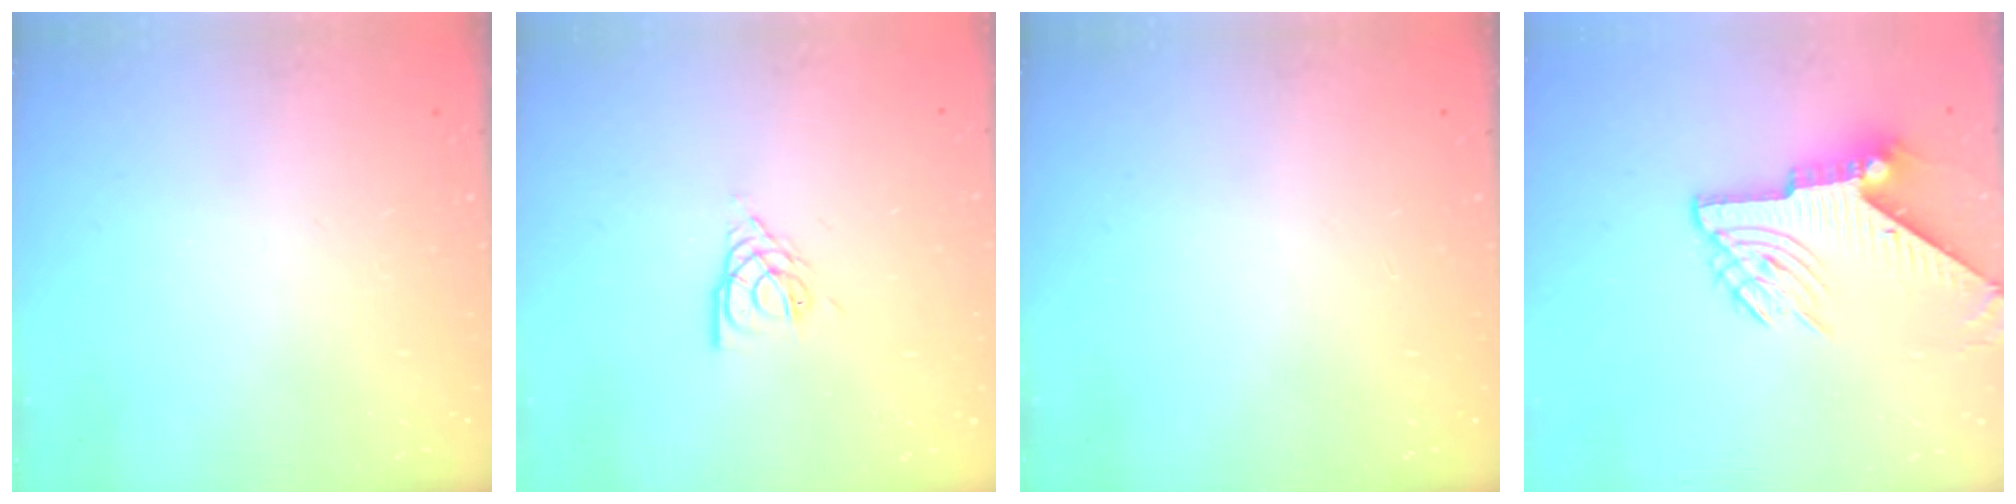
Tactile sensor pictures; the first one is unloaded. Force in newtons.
{"total": 5.2, "press": 5.2, "slide": 0.3}
{"total": 0.0}
{"total": 9.8, "press": 9.7, "slide": 0.7}